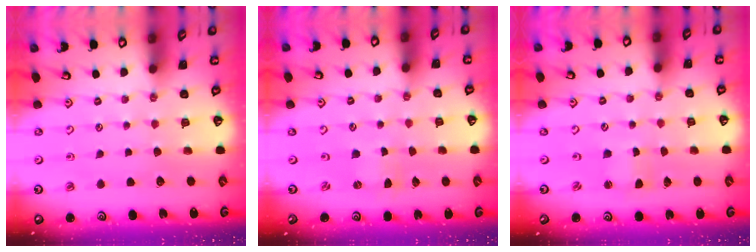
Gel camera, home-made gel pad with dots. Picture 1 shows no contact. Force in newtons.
{"total": 0.0}
{"total": 1.5, "press": 1.5, "slide": 0.0}